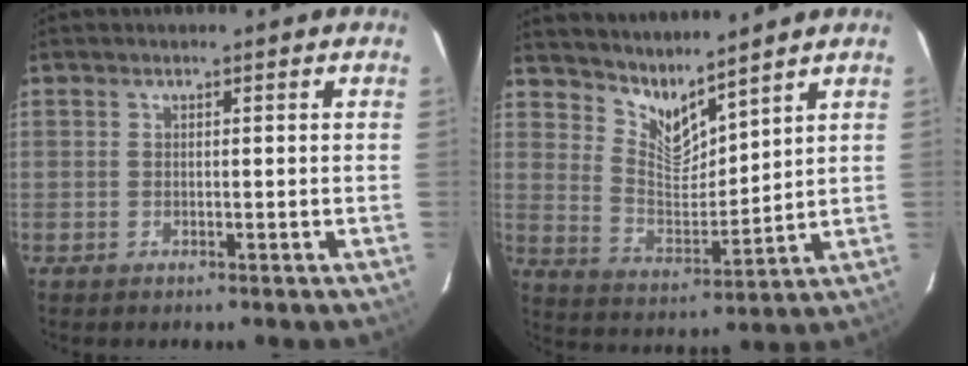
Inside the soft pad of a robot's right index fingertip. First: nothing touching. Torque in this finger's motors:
{"motor_torque": [-0.10, 0.55, -0.02, 0.00]}